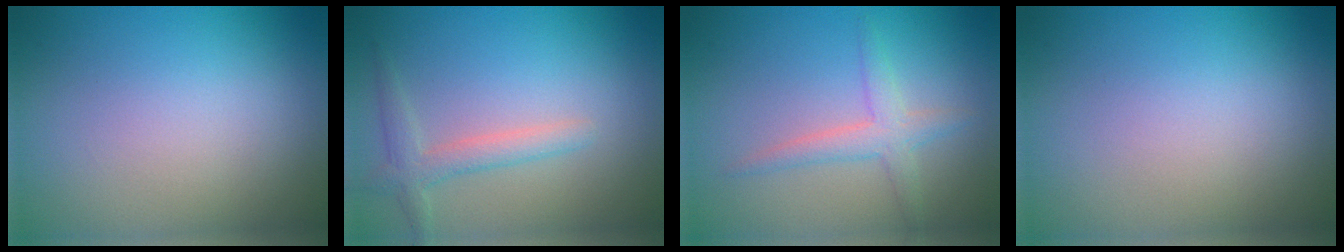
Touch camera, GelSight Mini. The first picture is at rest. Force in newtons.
{"total": 2.3, "press": 2.3, "slide": 0.2}
{"total": 2.4, "press": 2.4, "slide": 0.1}
{"total": 0.0}